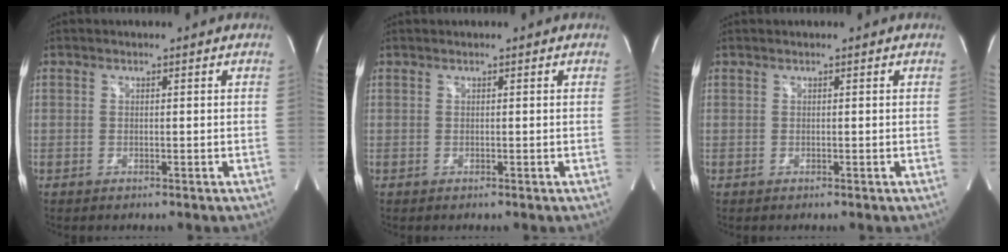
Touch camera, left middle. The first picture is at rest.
{"total": 0.0}
{"total": 0.0}